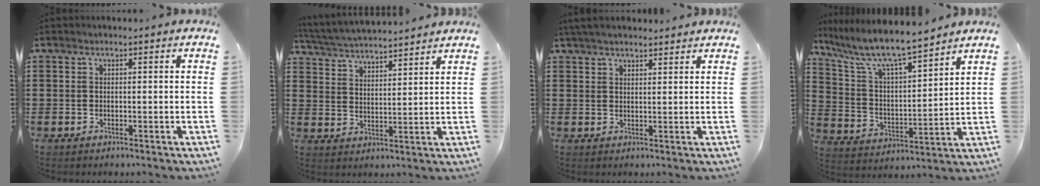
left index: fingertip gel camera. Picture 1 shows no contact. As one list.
[{"total": 4.6, "force": [4.6, 0.0, 0.7], "torque": [-0.034, -0.025, 0.079]}, {"total": 3.2, "force": [2.9, 0.6, 1.2], "torque": [-0.032, 0.002, 0.056]}, {"total": 8.3, "force": [7.1, 1.0, 4.0], "torque": [-0.111, -0.043, 0.119]}]